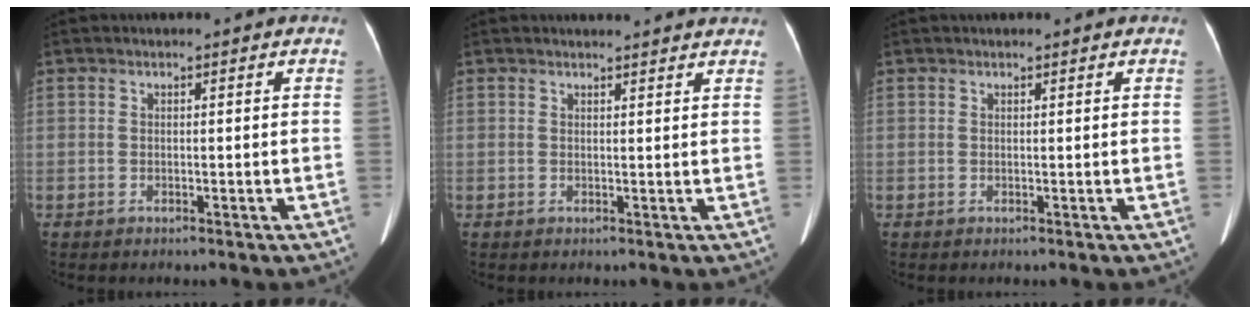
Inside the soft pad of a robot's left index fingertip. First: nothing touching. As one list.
[{"total": 7.1, "force": [6.8, 0.8, 2.0], "torque": [-0.019, 0.012, 0.063]}, {"total": 1.8, "force": [1.6, 0.4, 0.8], "torque": [-0.008, 0.025, 0.022]}]